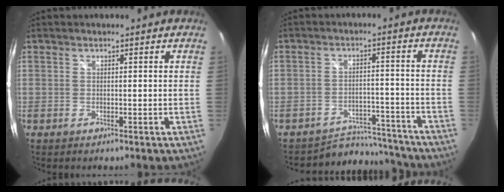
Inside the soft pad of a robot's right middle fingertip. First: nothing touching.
{"total": 9.8, "force": [-9.4, 2.8, 0.4], "torque": [-0.013, 0.025, -0.128]}